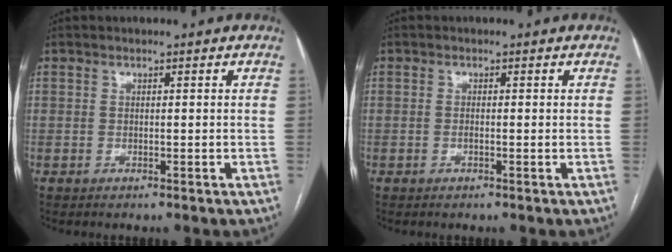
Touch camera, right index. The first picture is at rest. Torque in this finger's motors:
{"motor_torque": [-0.18, 0.21, -0.05, 0.00]}